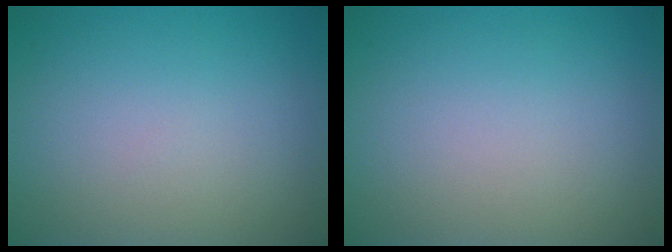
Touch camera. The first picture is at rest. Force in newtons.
{"total": 0.0}